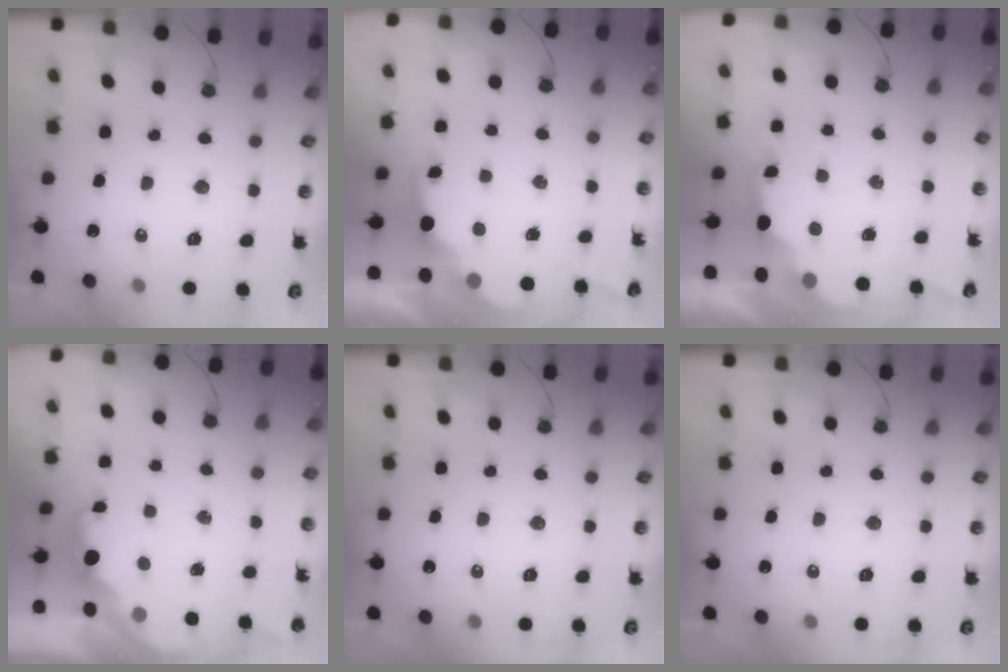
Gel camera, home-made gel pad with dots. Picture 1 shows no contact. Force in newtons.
{"total": 2.6, "press": 2.4, "slide": 0.8}
{"total": 2.5, "press": 2.4, "slide": 0.7}
{"total": 2.3, "press": 2.1, "slide": 0.9}
{"total": 0.0}
{"total": 0.0}